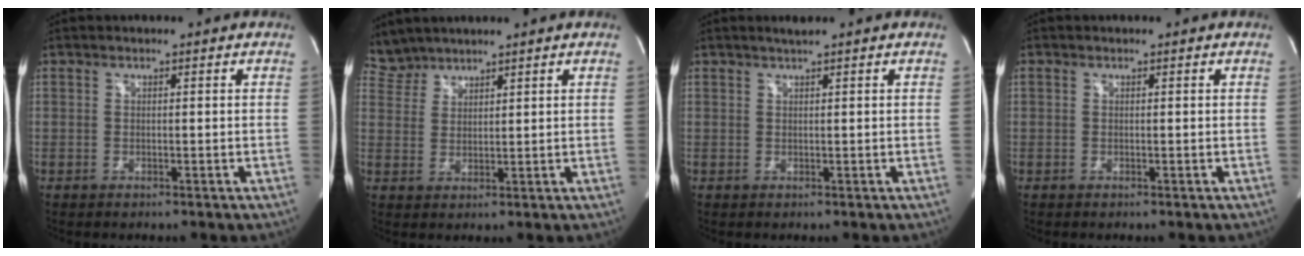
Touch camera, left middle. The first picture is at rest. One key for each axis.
{"total": 3.5, "fx": 3.3, "fy": 0.8, "fz": -0.6, "tx": 0.006, "ty": 0.012, "tz": 0.075}
{"total": 1.1, "fx": 0.9, "fy": -0.3, "fz": 0.6, "tx": -0.017, "ty": -0.001, "tz": 0.020}
{"total": 0.0}